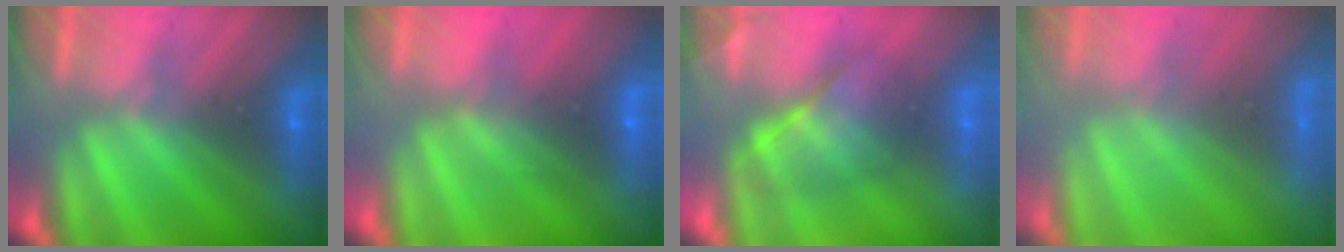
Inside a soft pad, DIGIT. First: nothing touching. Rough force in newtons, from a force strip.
{"total": 2.8}
{"total": 4.1}
{"total": 3.4}